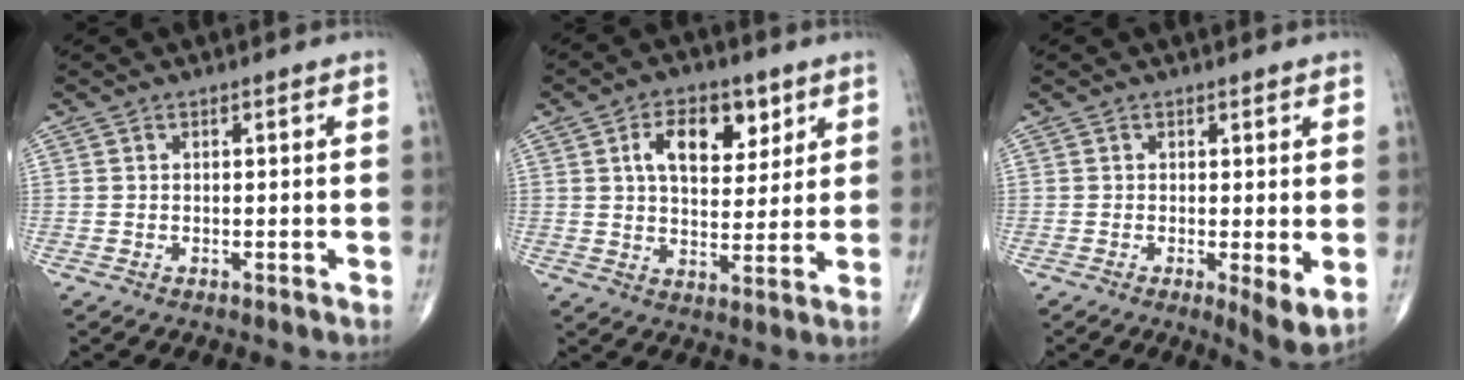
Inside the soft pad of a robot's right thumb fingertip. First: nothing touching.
{"total": 11.1, "force": [4.5, 6.5, 7.9], "torque": [-0.091, -0.016, 0.073]}
{"total": 4.5, "force": [-0.3, 1.1, 4.4], "torque": [-0.069, -0.016, -0.008]}